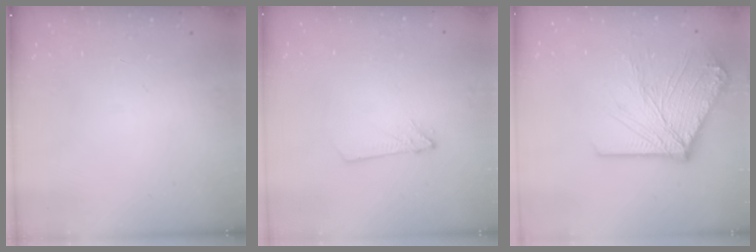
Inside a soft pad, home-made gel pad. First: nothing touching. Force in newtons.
{"total": 2.8, "press": 2.8, "slide": 0.3}
{"total": 16.4, "press": 16.2, "slide": 2.3}